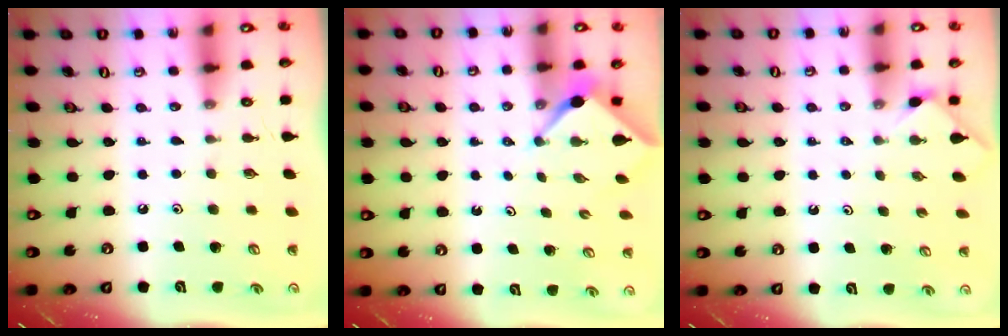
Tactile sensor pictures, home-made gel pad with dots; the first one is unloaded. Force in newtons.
{"total": 2.3, "press": 2.3, "slide": 0.2}
{"total": 0.0}